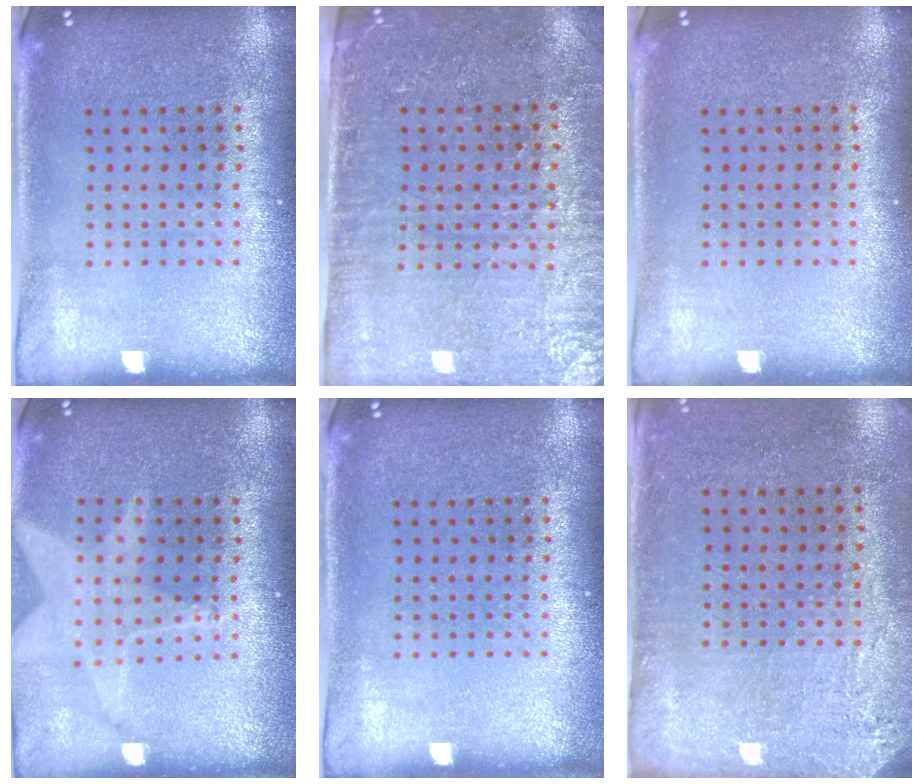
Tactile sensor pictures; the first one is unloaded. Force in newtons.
{"total": 3.4, "press": 3.1, "slide": 1.3}
{"total": 0.0}
{"total": 1.3, "press": 1.3, "slide": 0.1}
{"total": 0.0}
{"total": 2.8, "press": 2.3, "slide": 1.6}